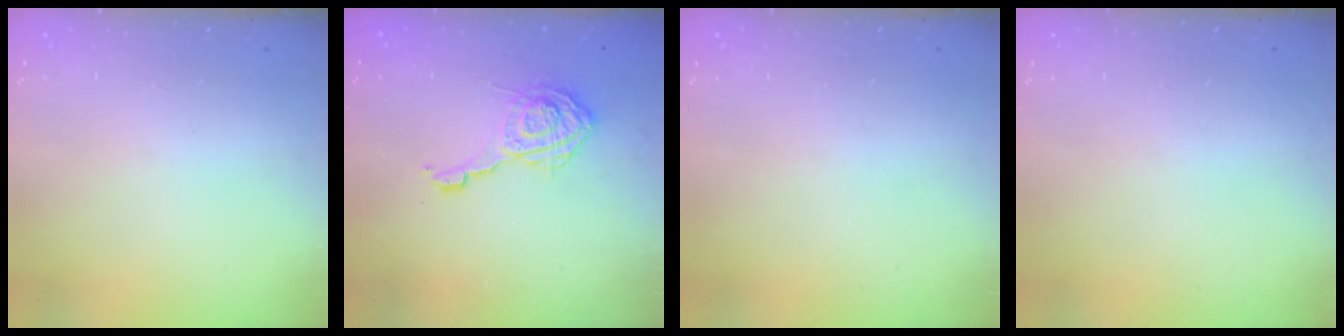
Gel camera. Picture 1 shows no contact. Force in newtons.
{"total": 11.2, "press": 11.2, "slide": 1.3}
{"total": 0.0}
{"total": 0.0}